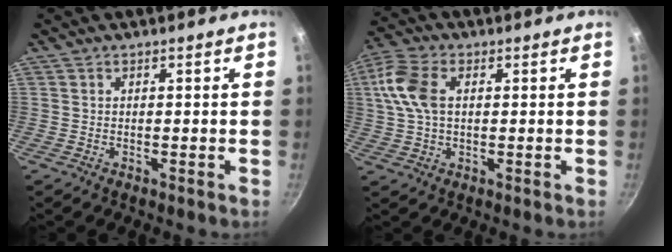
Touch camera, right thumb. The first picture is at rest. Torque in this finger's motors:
{"motor_torque": [0.06, 0.06, 0.46, 0.25, 0.08]}